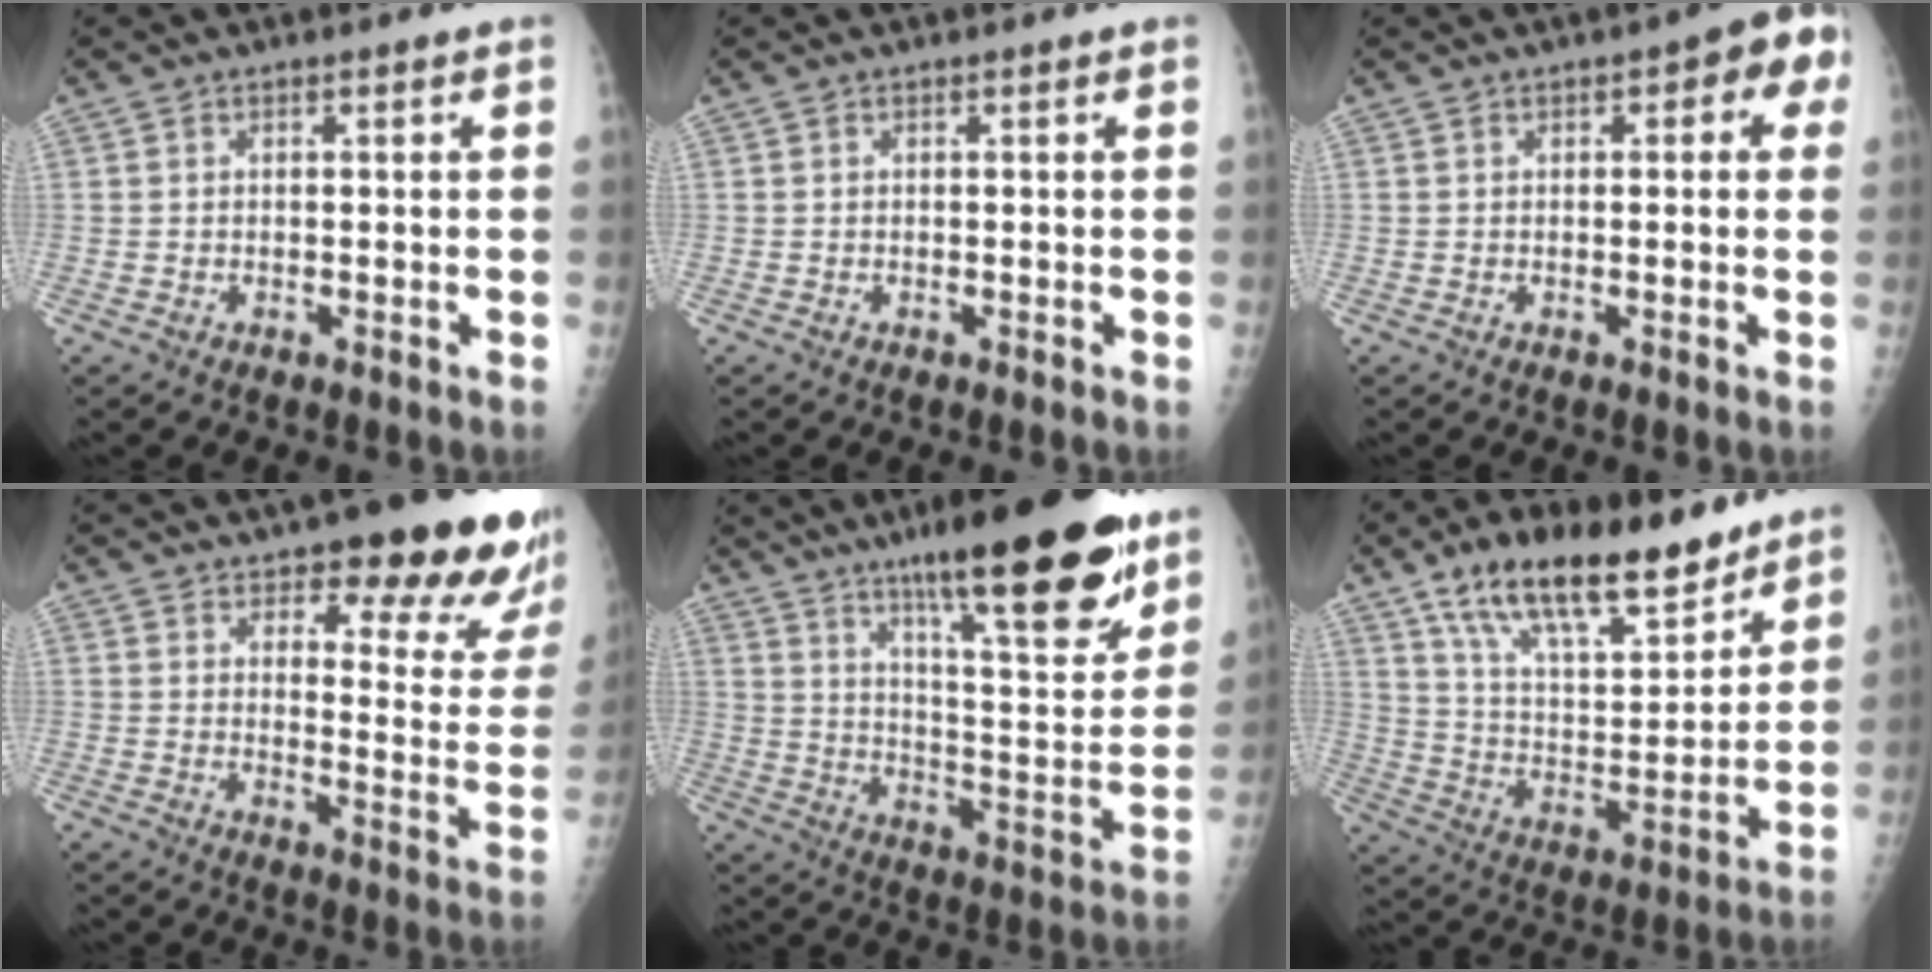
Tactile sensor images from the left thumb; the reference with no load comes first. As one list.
[{"total": 0.0}, {"total": 5.7, "force": [1.7, 2.7, 4.8], "torque": [-0.021, 0.008, 0.009]}, {"total": 20.0, "force": [14.6, 6.1, 12.2], "torque": [-0.098, -0.077, 0.175]}, {"total": 25.4, "force": [16.3, 5.8, 18.6], "torque": [-0.243, -0.067, 0.254]}, {"total": 19.7, "force": [13.8, 7.6, 11.8], "torque": [-0.158, -0.065, 0.242]}]